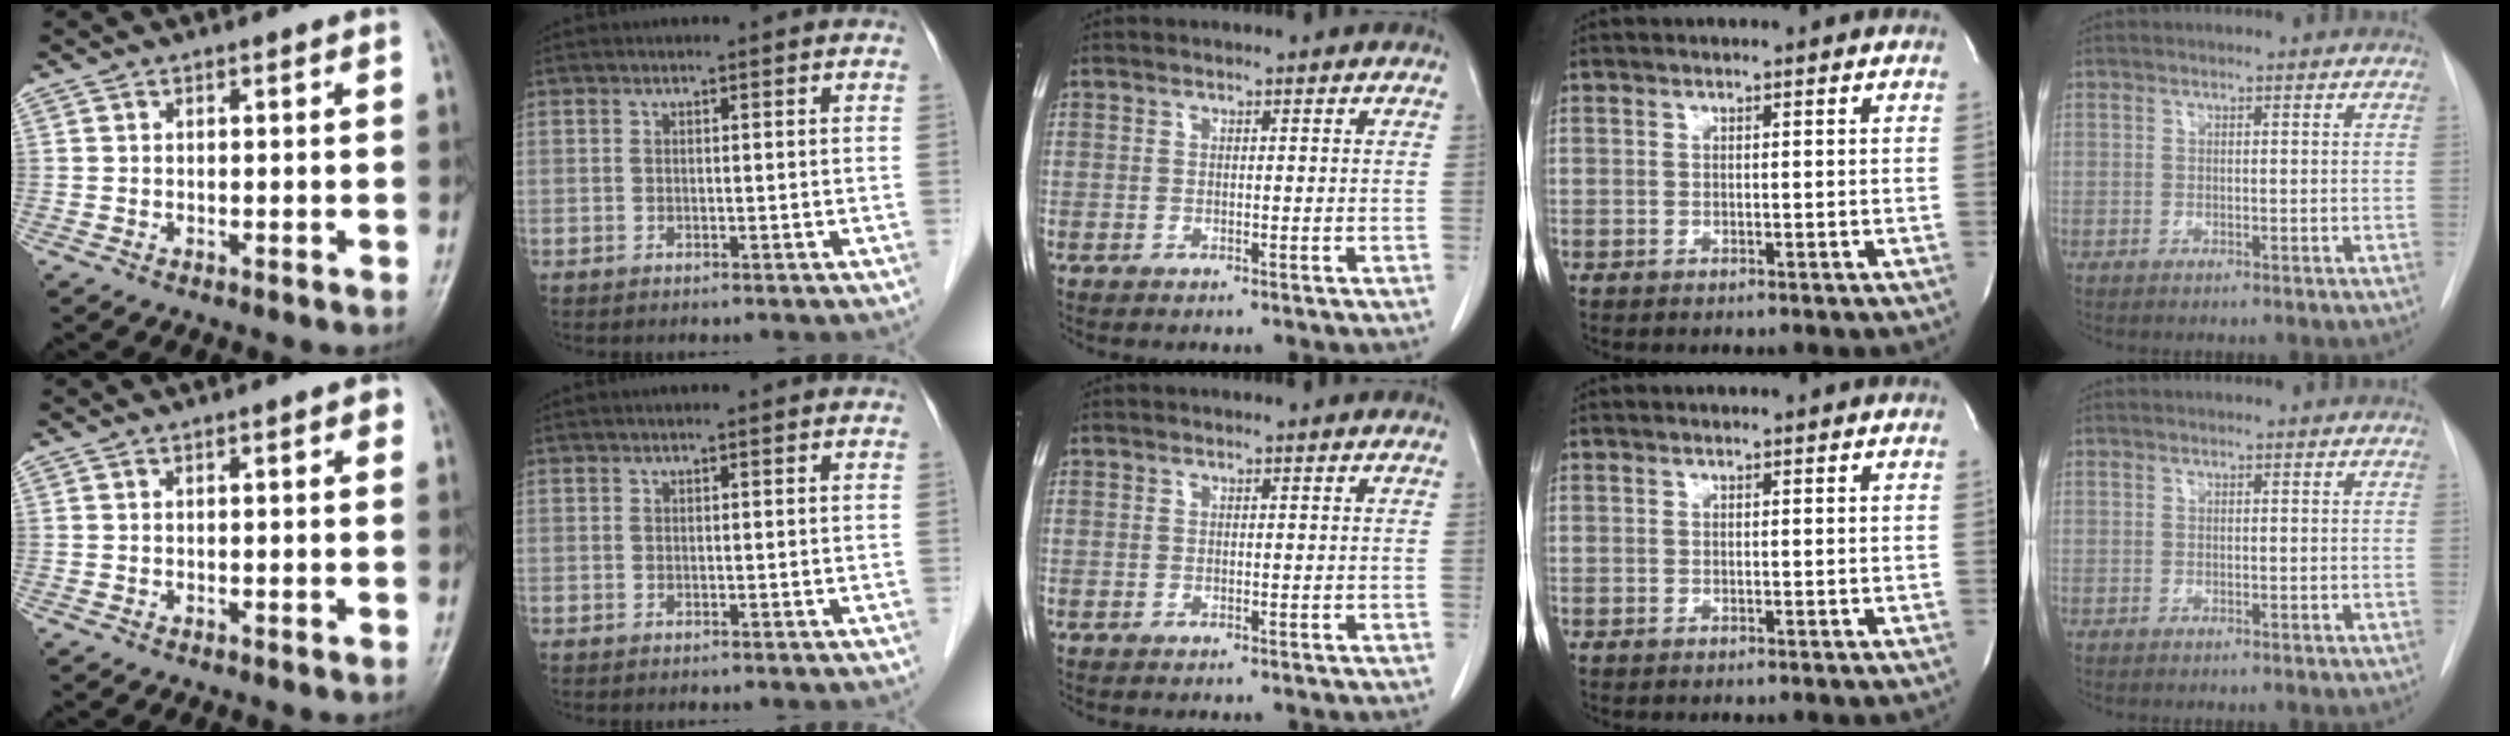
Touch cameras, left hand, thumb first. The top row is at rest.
{"thumb": {"total": 1.5, "force": [0.5, 0.5, 1.3], "torque": [-0.014, 0.003, 0.003]}, "index": {"total": 0.6, "force": [0.5, 0.0, 0.4], "torque": [-0.007, 0.007, 0.008]}}